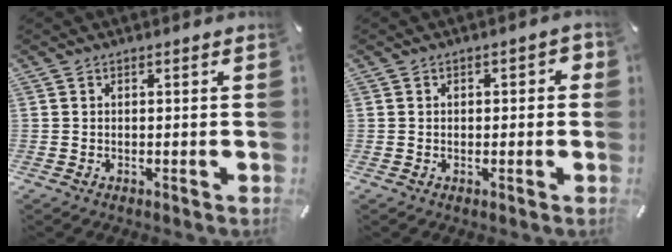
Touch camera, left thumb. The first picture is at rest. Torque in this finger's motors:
{"motor_torque": [-0.16, -0.31, -0.01, 0.05, 0.02]}